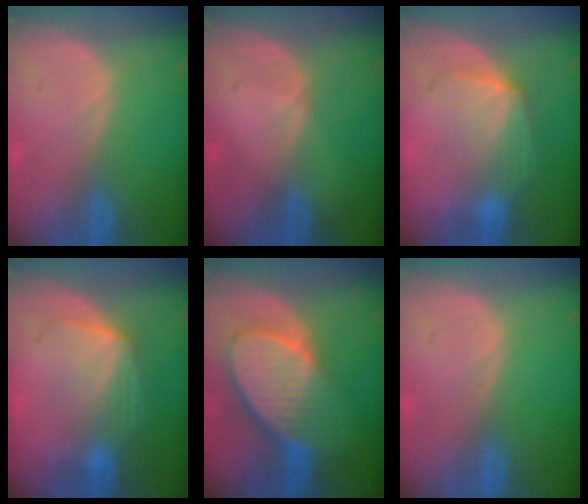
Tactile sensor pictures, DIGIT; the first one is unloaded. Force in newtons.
{"total": 0.7, "press": 0.5, "slide": 0.5}
{"total": 7.2, "press": 6.7, "slide": 2.6}
{"total": 7.1, "press": 6.5, "slide": 2.9}
{"total": 10.0, "press": 8.8, "slide": 4.7}
{"total": 0.0}